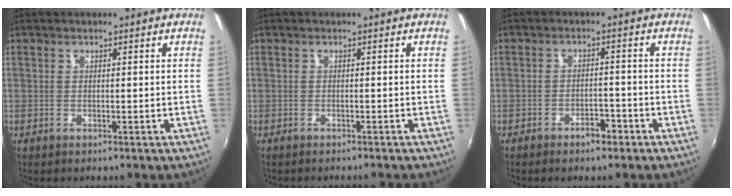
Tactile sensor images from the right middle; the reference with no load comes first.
{"total": 1.8, "force": [-1.7, 0.3, 0.6], "torque": [-0.021, -0.012, -0.026]}
{"total": 3.4, "force": [-2.5, 1.3, 1.8], "torque": [-0.037, 0.003, -0.034]}